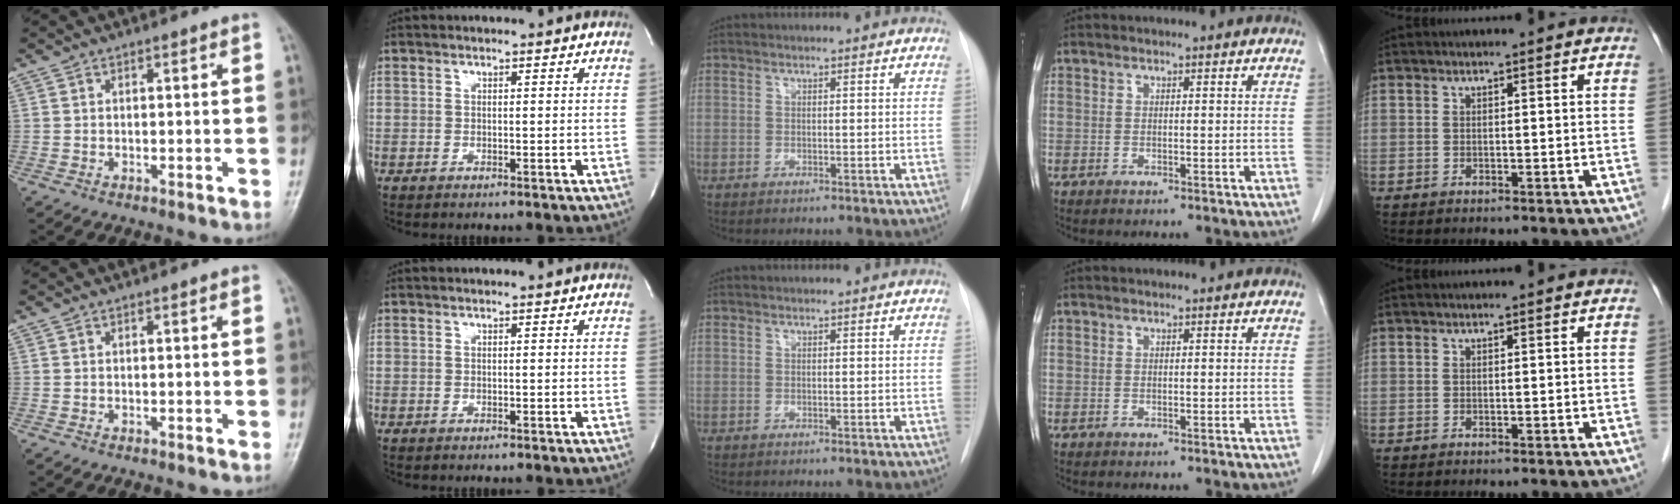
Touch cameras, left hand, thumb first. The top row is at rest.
{}